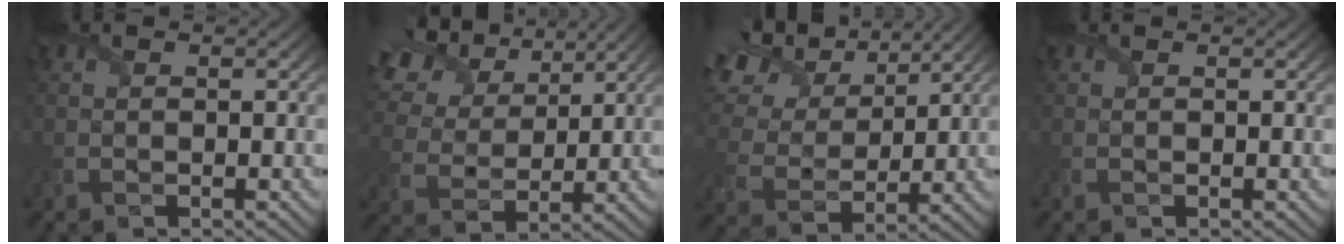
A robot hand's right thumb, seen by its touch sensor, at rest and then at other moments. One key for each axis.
{"total": 13.2, "fx": 7.5, "fy": 7.6, "fz": 7.7, "tx": -0.228, "ty": 0.034, "tz": 0.126}
{"total": 16.0, "fx": 9.2, "fy": 9.0, "fz": 9.6, "tx": -0.265, "ty": 0.038, "tz": 0.156}
{"total": 0.0}